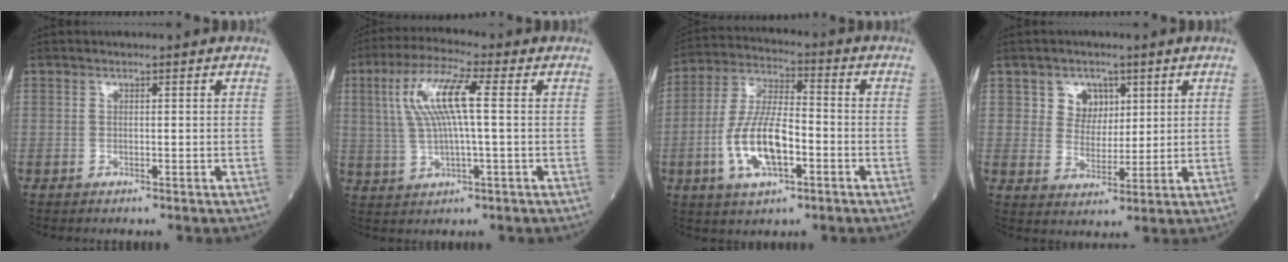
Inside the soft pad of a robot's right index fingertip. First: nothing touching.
{"total": 9.8, "force": [1.9, 1.1, 9.6], "torque": [-0.203, 0.016, 0.038]}
{"total": 12.3, "force": [-3.5, 4.4, 10.9], "torque": [-0.225, 0.006, -0.065]}
{"total": 5.0, "force": [2.3, 4.1, 1.6], "torque": [-0.025, 0.007, 0.043]}